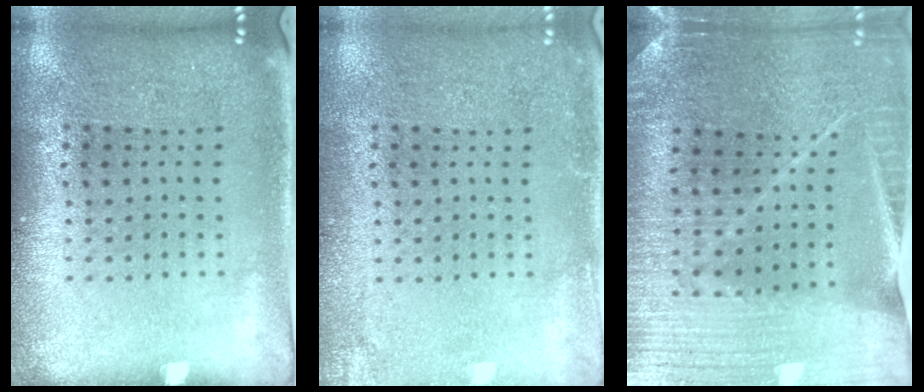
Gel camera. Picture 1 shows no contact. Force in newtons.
{"total": 1.8, "press": 1.8, "slide": 0.2}
{"total": 3.1, "press": 3.1, "slide": 0.3}